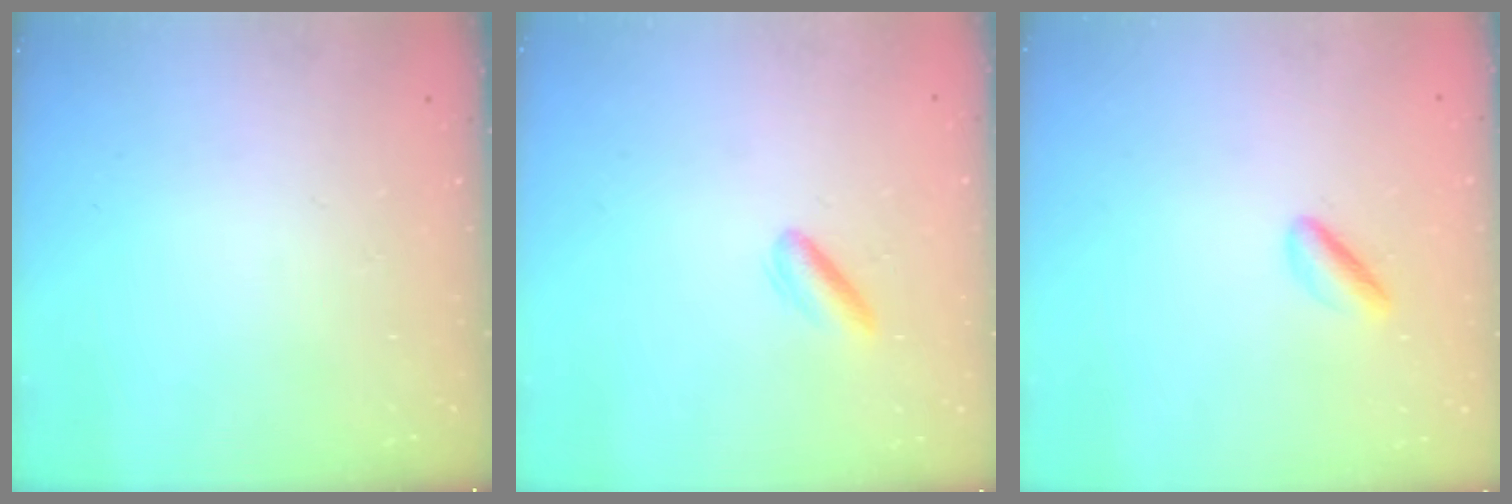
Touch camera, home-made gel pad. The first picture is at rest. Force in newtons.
{"total": 2.7, "press": 2.6, "slide": 0.8}
{"total": 2.3, "press": 2.3, "slide": 0.4}